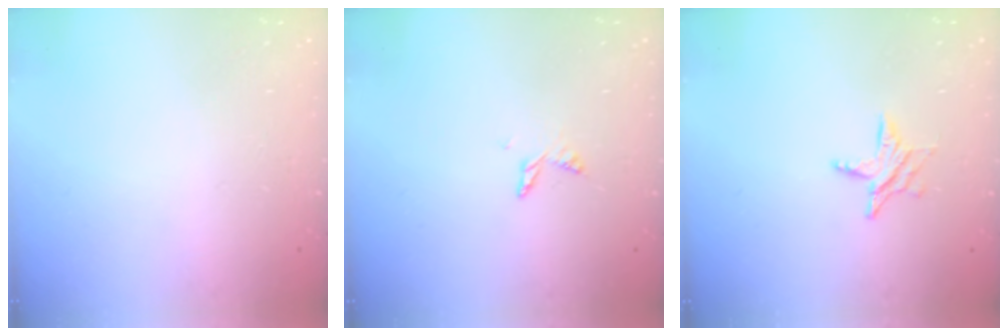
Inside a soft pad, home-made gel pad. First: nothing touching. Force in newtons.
{"total": 4.6, "press": 4.6, "slide": 0.5}
{"total": 6.3, "press": 6.2, "slide": 0.6}